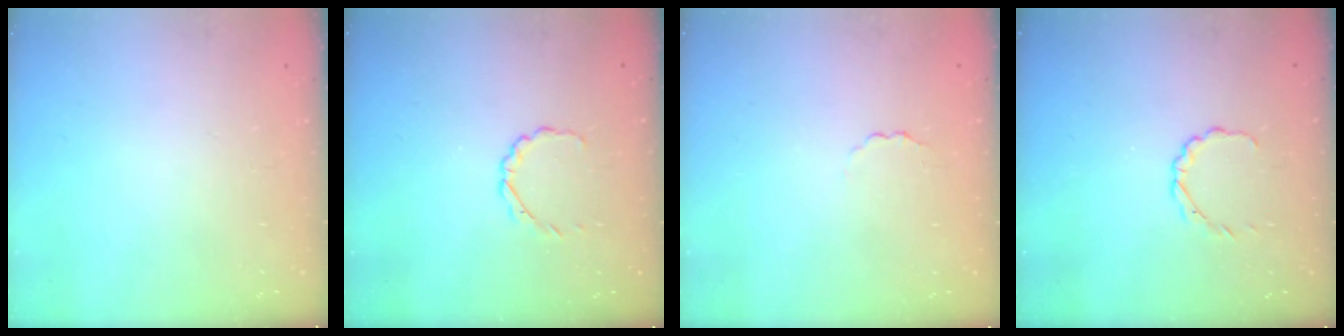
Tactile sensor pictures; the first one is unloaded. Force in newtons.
{"total": 2.3, "press": 2.1, "slide": 0.8}
{"total": 1.7, "press": 1.6, "slide": 0.5}
{"total": 2.4, "press": 2.2, "slide": 0.9}